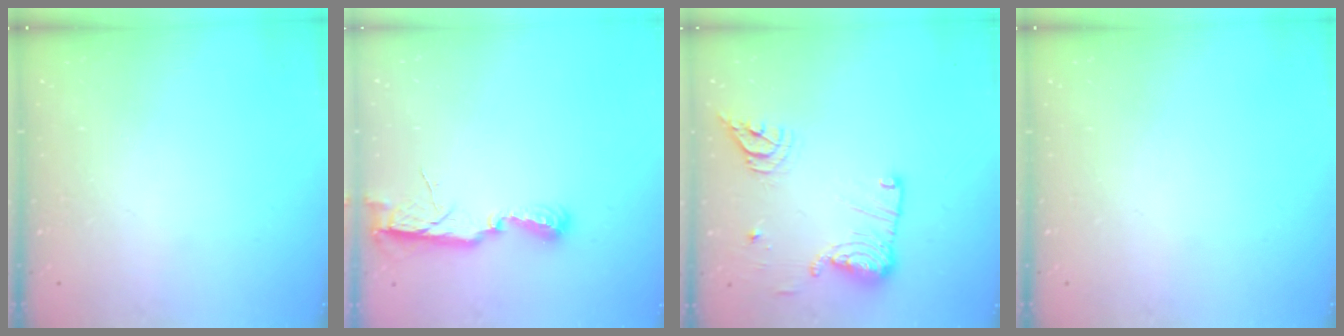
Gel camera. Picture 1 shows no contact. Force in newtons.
{"total": 7.0, "press": 7.0, "slide": 0.5}
{"total": 15.8, "press": 15.0, "slide": 4.9}
{"total": 0.0}